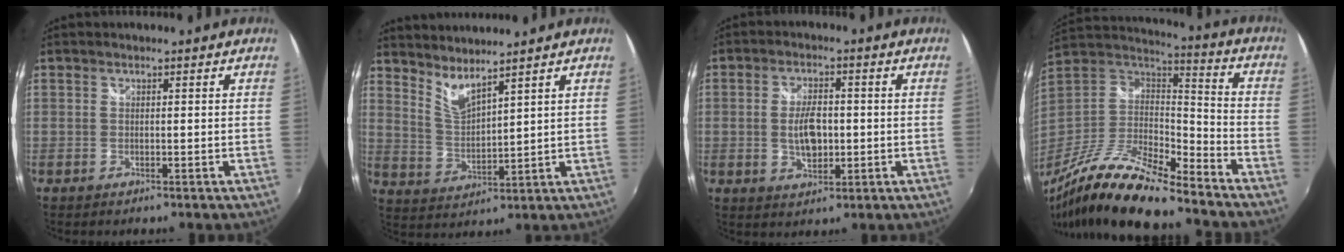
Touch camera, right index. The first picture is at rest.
{"total": 5.8, "force": [5.1, 0.5, 2.8], "torque": [-0.053, -0.010, 0.102]}
{"total": 6.8, "force": [-0.6, 3.6, 5.7], "torque": [-0.106, -0.001, -0.007]}
{"total": 21.5, "force": [-16.3, 4.4, 13.3], "torque": [-0.255, -0.043, -0.298]}